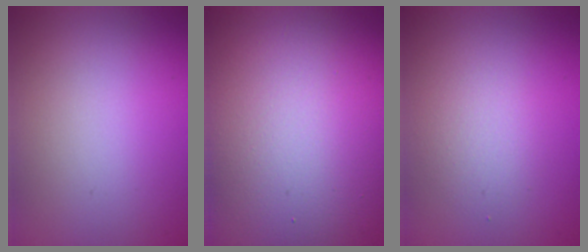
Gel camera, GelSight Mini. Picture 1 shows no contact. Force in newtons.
{"total": 18.3, "press": 18.3, "slide": 1.0}
{"total": 1.8, "press": 1.8, "slide": 0.0}